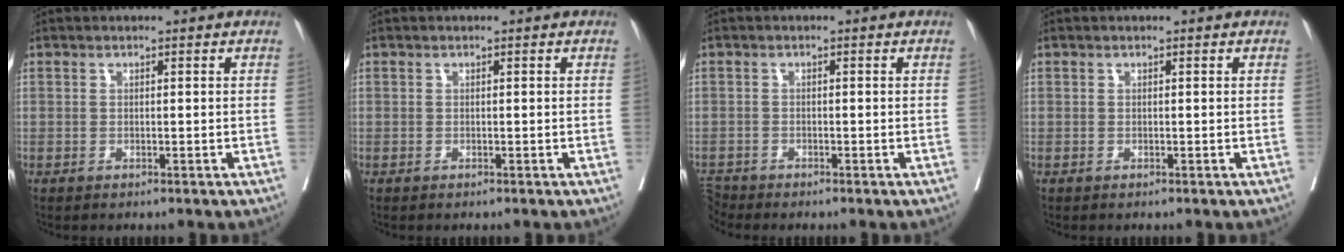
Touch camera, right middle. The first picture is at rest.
{"total": 0.0}
{"total": 1.9, "force": [-1.9, -0.1, -0.4], "torque": [0.006, -0.014, -0.034]}
{"total": 0.0}